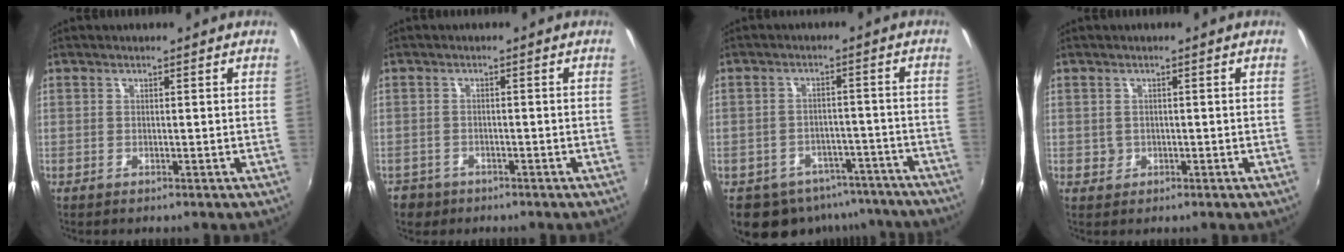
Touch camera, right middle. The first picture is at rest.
{"total": 4.1, "force": [-2.5, 3.0, 0.9], "torque": [-0.036, -0.004, -0.042]}
{"total": 13.0, "force": [-9.8, 7.6, 3.8], "torque": [-0.086, 0.015, -0.110]}
{"total": 1.6, "force": [-0.2, 1.6, 0.2], "torque": [0.000, -0.003, -0.002]}